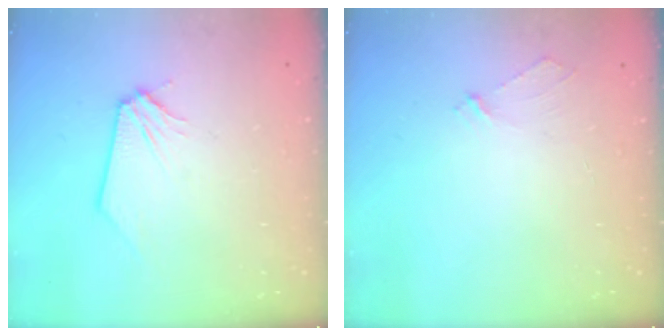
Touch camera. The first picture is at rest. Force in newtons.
{"total": 2.2, "press": 2.2, "slide": 0.2}